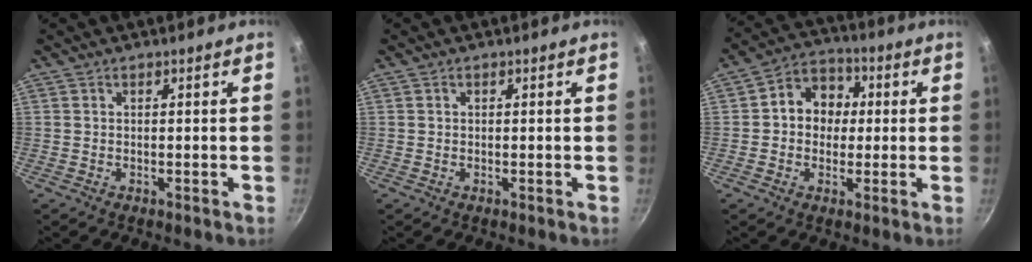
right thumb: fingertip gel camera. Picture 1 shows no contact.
{"total": 0.0}
{"total": 9.5, "force": [0.8, 8.1, 4.9], "torque": [-0.035, 0.020, -0.005]}